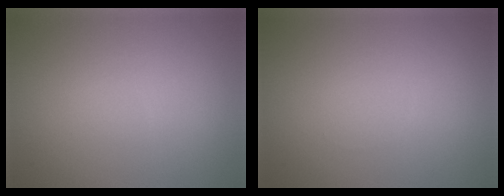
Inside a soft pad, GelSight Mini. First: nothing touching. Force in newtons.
{"total": 0.0}